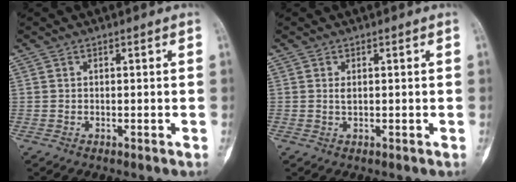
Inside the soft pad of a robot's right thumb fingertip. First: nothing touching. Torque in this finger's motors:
{"motor_torque": [0.25, 0.04, 0.06, -0.26, -0.01]}